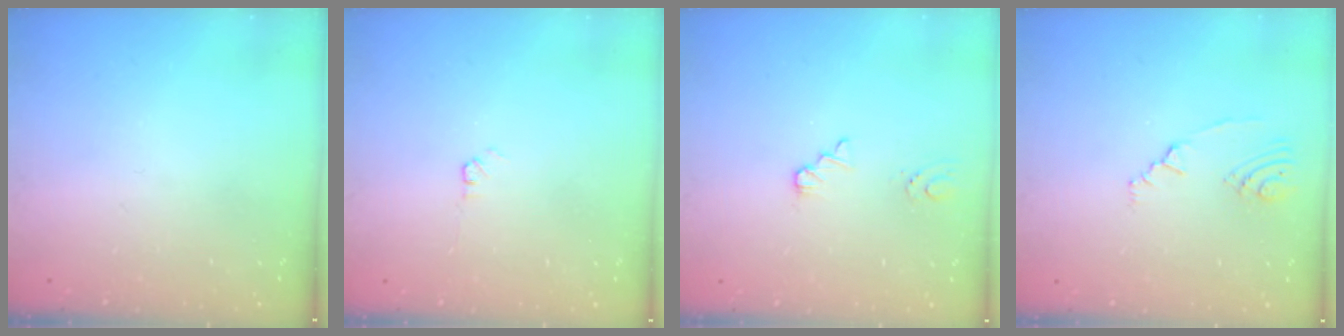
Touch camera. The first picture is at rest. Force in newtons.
{"total": 2.3, "press": 2.3, "slide": 0.3}
{"total": 1.6, "press": 1.6, "slide": 0.2}
{"total": 2.8, "press": 2.0, "slide": 2.0}